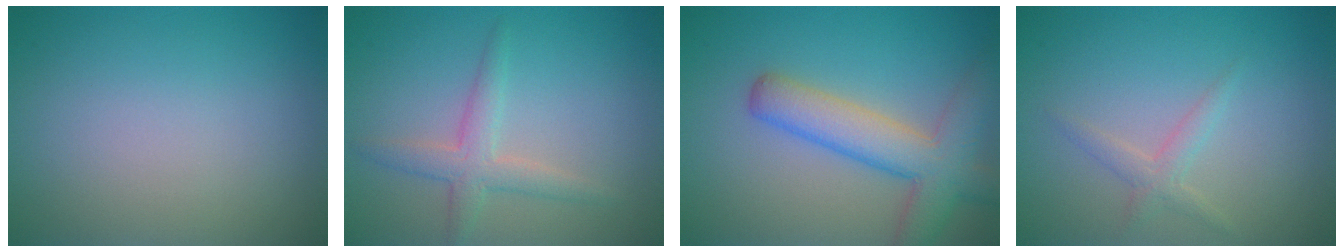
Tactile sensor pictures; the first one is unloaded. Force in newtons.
{"total": 2.6, "press": 2.6, "slide": 0.1}
{"total": 6.2, "press": 6.2, "slide": 0.4}
{"total": 1.5, "press": 1.5, "slide": 0.1}